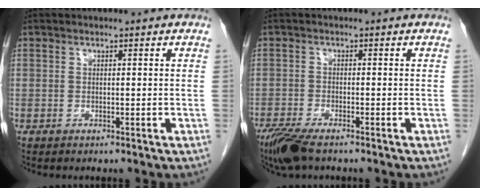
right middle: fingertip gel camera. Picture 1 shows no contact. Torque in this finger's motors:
{"motor_torque": [0.55, -0.40, 0.07, 0.05]}